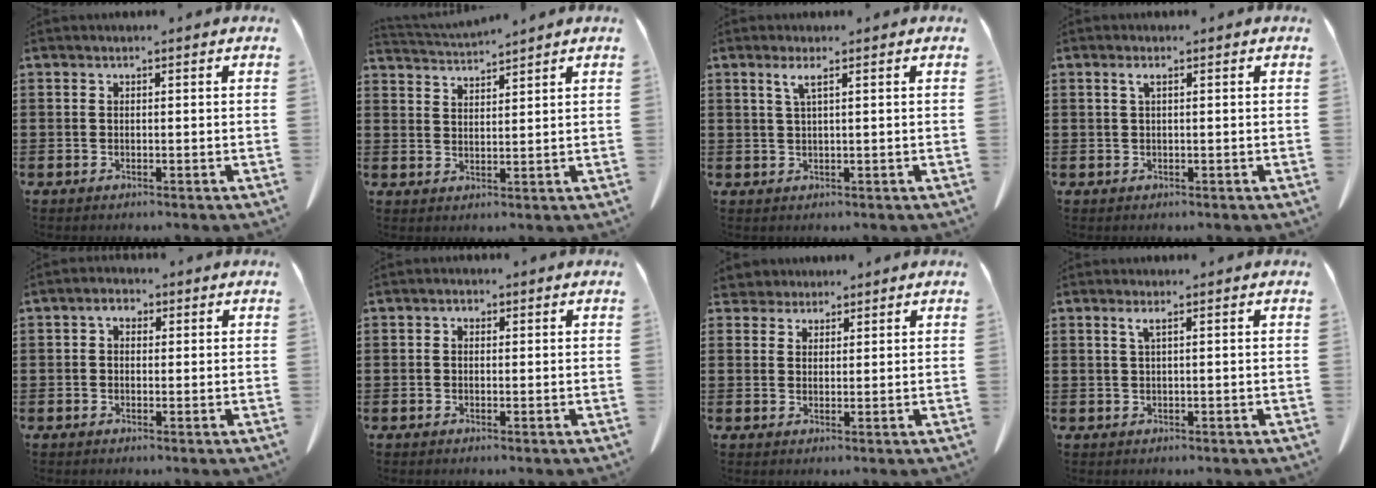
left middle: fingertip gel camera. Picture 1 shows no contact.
{"total": 3.0, "force": [2.9, -0.4, 0.4], "torque": [-0.017, -0.014, 0.052]}
{"total": 2.0, "force": [0.8, -0.1, 1.8], "torque": [-0.037, -0.001, 0.014]}
{"total": 1.2, "force": [0.4, 0.2, 1.2], "torque": [-0.024, 0.001, 0.006]}
{"total": 2.1, "force": [0.6, 1.3, 1.5], "torque": [-0.034, 0.009, 0.009]}
{"total": 1.1, "force": [0.1, 0.8, 0.8], "torque": [-0.017, 0.007, 0.000]}
{"total": 2.7, "force": [2.5, 1.2, 0.1], "torque": [-0.011, 0.002, 0.048]}
{"total": 1.2, "force": [0.5, -0.1, 1.1], "torque": [-0.023, -0.001, 0.009]}